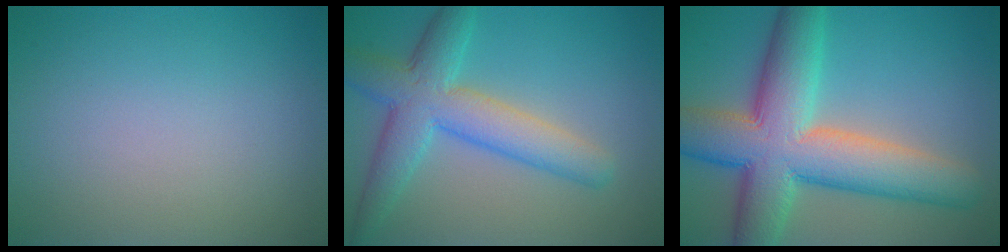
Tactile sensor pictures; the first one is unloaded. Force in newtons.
{"total": 6.5, "press": 6.5, "slide": 0.2}
{"total": 11.8, "press": 11.8, "slide": 0.9}